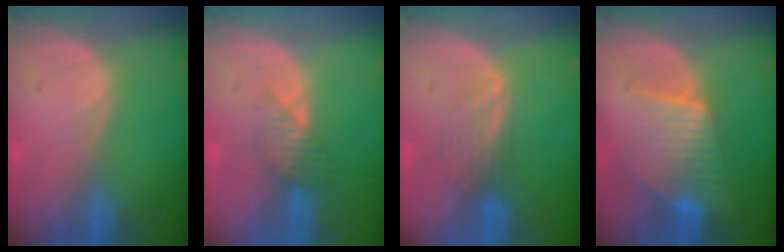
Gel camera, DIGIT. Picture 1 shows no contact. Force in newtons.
{"total": 3.6, "press": 3.2, "slide": 1.6}
{"total": 3.5, "press": 2.9, "slide": 2.1}
{"total": 7.1, "press": 7.1, "slide": 0.1}